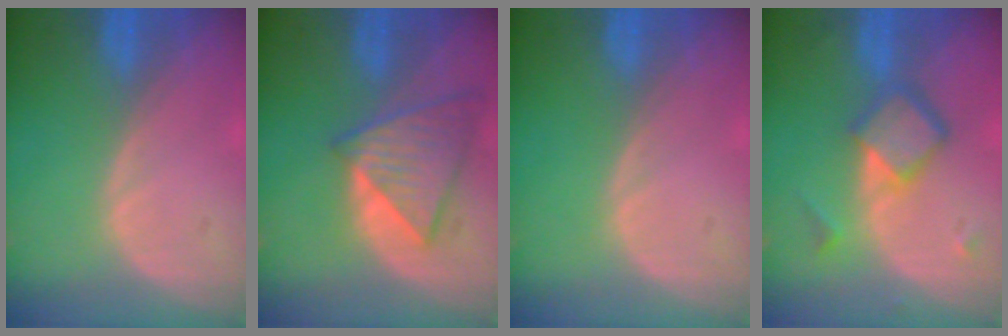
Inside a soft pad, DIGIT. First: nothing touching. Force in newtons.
{"total": 7.8, "press": 7.0, "slide": 3.4}
{"total": 0.0}
{"total": 6.3, "press": 5.4, "slide": 3.4}